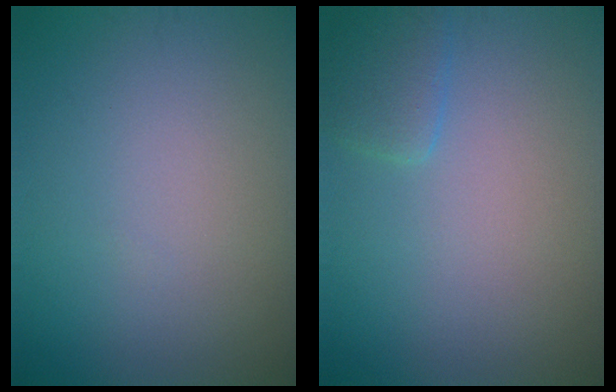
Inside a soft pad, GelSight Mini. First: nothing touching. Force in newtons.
{"total": 1.8, "press": 1.8, "slide": 0.2}